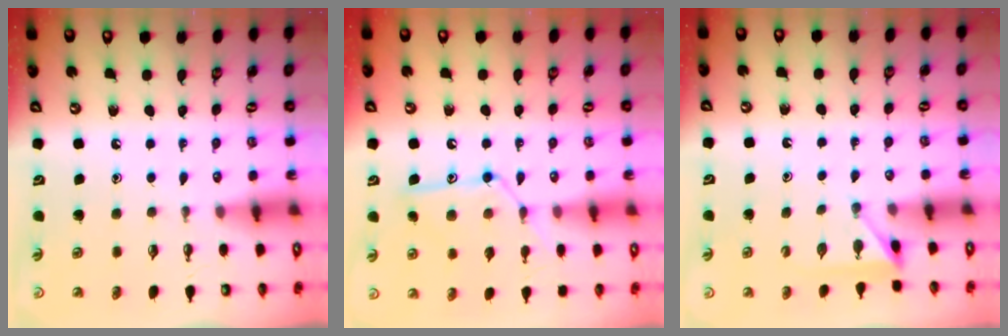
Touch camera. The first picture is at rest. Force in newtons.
{"total": 13.7, "press": 13.7, "slide": 0.9}
{"total": 3.0, "press": 3.0, "slide": 0.4}